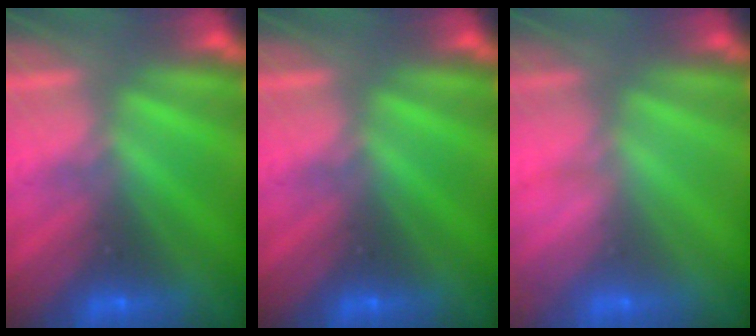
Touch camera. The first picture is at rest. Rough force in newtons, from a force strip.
{"total": 0.0}
{"total": 3.0}